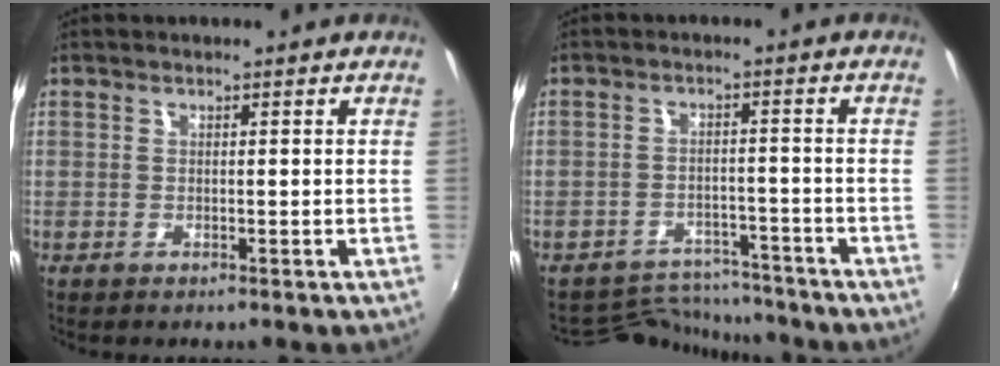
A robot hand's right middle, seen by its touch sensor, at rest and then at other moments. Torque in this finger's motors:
{"motor_torque": [-0.75, -0.52, -0.17, -0.12]}